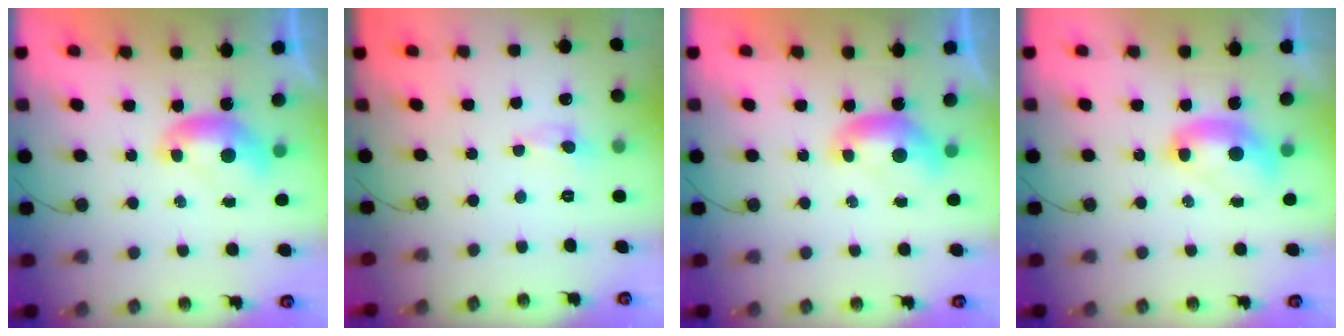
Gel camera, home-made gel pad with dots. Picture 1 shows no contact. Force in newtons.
{"total": 0.0}
{"total": 0.0}
{"total": 2.7, "press": 2.7, "slide": 0.1}